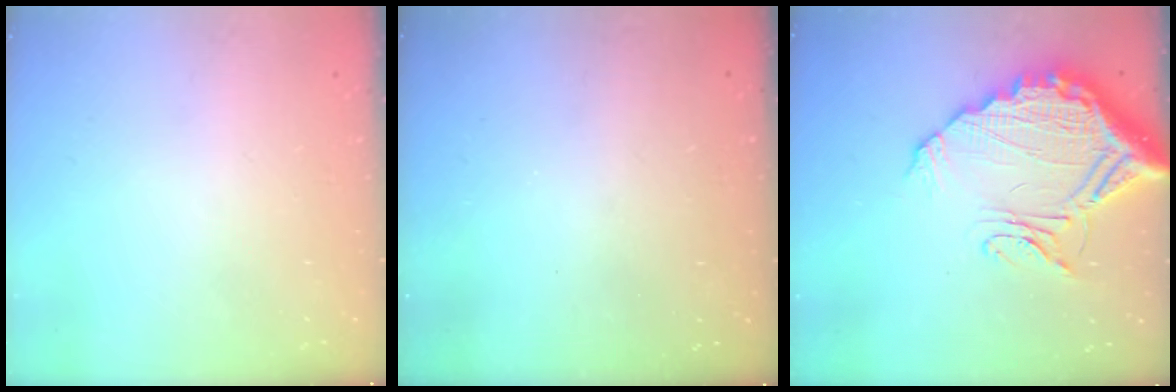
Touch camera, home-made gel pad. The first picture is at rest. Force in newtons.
{"total": 3.3, "press": 3.3, "slide": 0.3}
{"total": 17.9, "press": 17.8, "slide": 1.5}